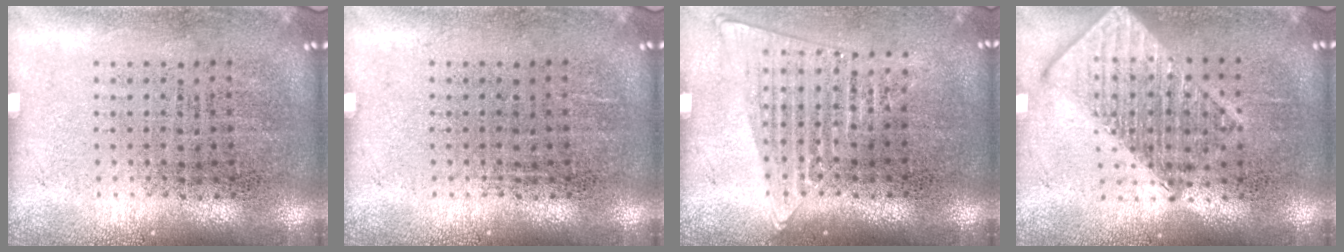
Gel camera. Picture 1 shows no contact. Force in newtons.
{"total": 0.0}
{"total": 1.4, "press": 1.2, "slide": 0.5}
{"total": 2.0, "press": 2.0, "slide": 0.2}